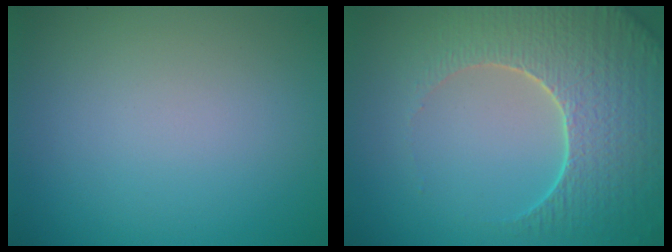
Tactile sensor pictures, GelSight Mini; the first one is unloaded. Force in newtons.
{"total": 6.9, "press": 5.6, "slide": 3.9}